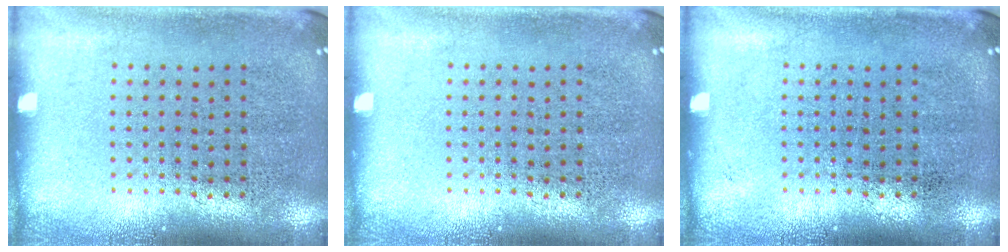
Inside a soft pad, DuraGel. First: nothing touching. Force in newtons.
{"total": 0.0}
{"total": 0.0}